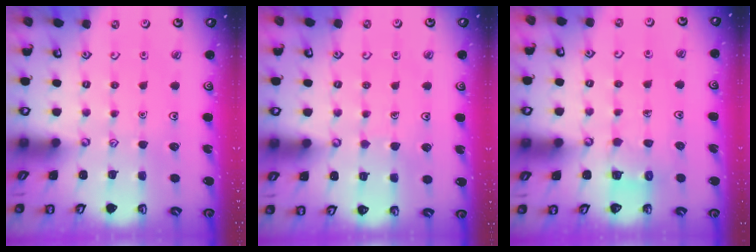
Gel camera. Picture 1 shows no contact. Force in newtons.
{"total": 4.0, "press": 3.9, "slide": 0.4}
{"total": 5.7, "press": 5.7, "slide": 0.3}